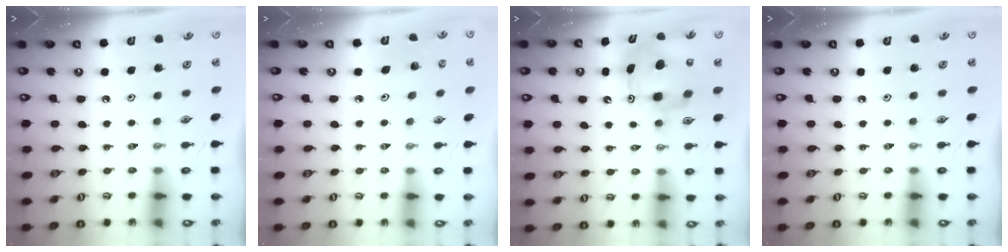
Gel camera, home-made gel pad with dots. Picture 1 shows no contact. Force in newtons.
{"total": 3.9, "press": 3.8, "slide": 0.5}
{"total": 9.8, "press": 9.7, "slide": 0.9}
{"total": 0.0}